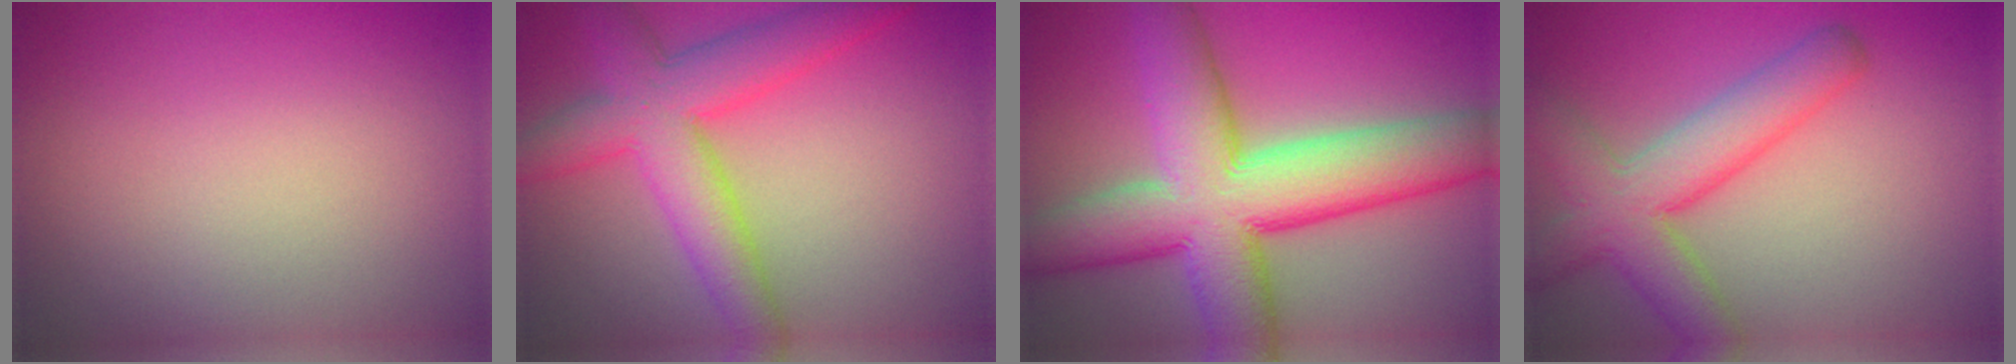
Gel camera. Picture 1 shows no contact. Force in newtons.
{"total": 7.2, "press": 7.2, "slide": 0.3}
{"total": 12.7, "press": 12.6, "slide": 0.5}
{"total": 6.5, "press": 6.4, "slide": 0.3}